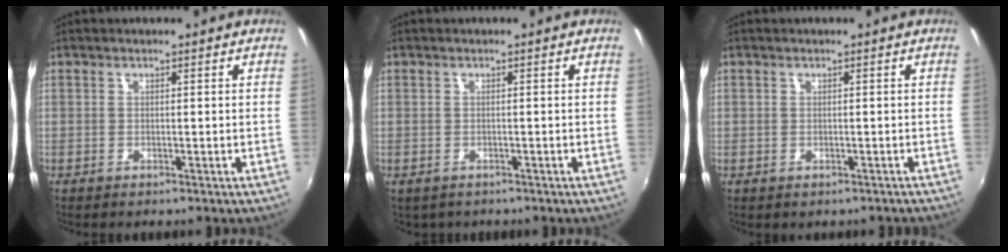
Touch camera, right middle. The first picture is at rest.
{"total": 1.3, "force": [-0.7, 1.0, 0.3], "torque": [-0.010, -0.004, -0.007]}
{"total": 2.0, "force": [-0.6, 1.9, 0.1], "torque": [0.008, 0.009, -0.001]}